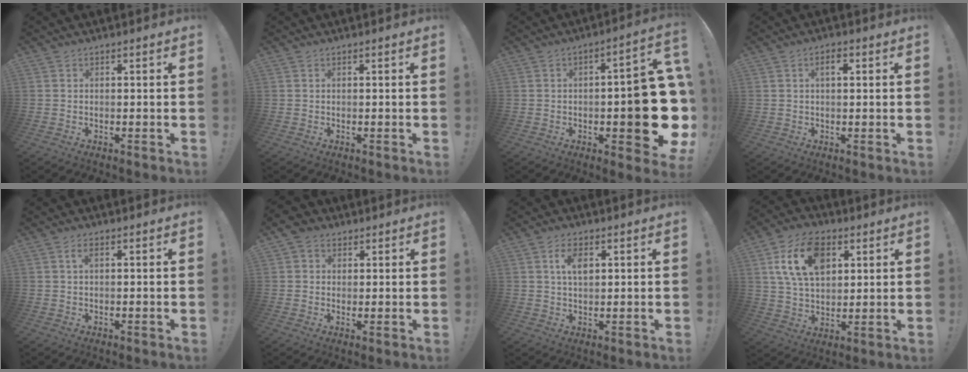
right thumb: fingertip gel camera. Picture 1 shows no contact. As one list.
[{"total": 0.0}, {"total": 17.7, "force": [-3.4, 5.9, 16.4], "torque": [-0.191, 0.008, -0.043]}, {"total": 3.0, "force": [0.8, 1.7, 2.3], "torque": [-0.032, 0.004, 0.010]}, {"total": 1.8, "force": [0.6, 0.6, 1.5], "torque": [-0.024, 0.002, 0.008]}, {"total": 4.7, "force": [2.3, 3.7, 1.8], "torque": [-0.032, -0.004, 0.047]}, {"total": 5.7, "force": [1.9, 3.2, 4.3], "torque": [-0.065, 0.001, 0.031]}, {"total": 16.7, "force": [6.4, 10.8, 11.0], "torque": [-0.177, -0.011, 0.120]}]